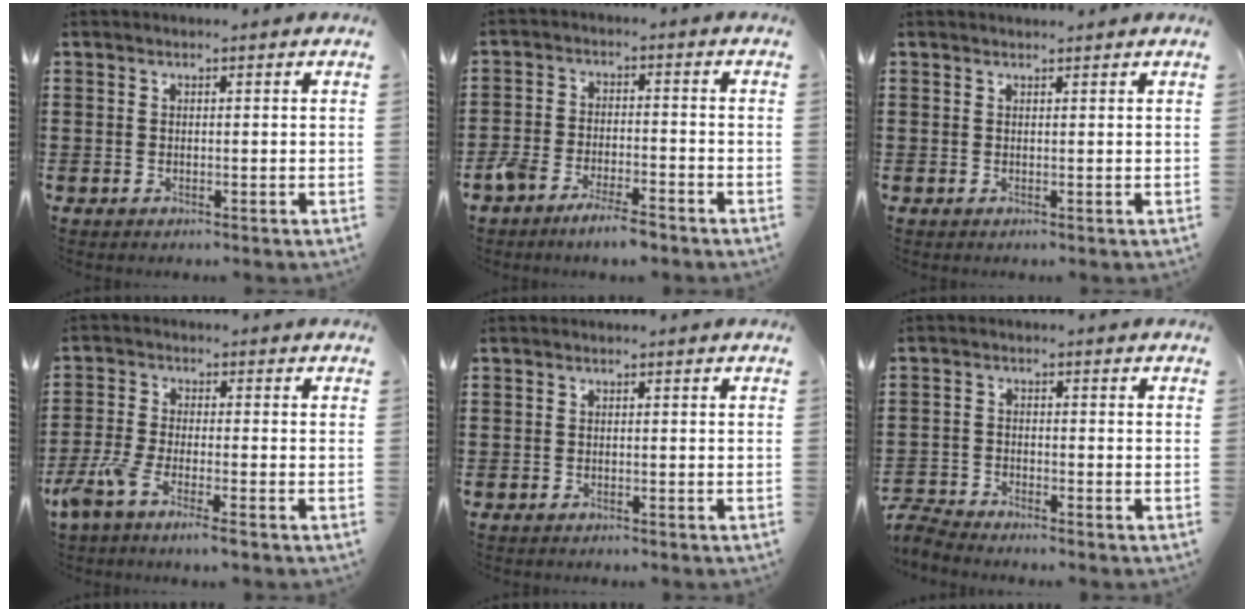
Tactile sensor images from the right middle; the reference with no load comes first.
{"total": 5.0, "force": [-4.4, 1.0, 2.2], "torque": [-0.056, -0.002, -0.089]}
{"total": 0.8, "force": [0.8, -0.1, 0.1], "torque": [-0.004, -0.002, 0.016]}
{"total": 4.8, "force": [-3.5, 0.4, 3.2], "torque": [-0.082, -0.013, -0.071]}
{"total": 0.6, "force": [-0.4, 0.4, -0.1], "torque": [0.002, 0.005, -0.011]}
{"total": 3.3, "force": [-3.2, 0.3, 0.3], "torque": [-0.023, -0.003, -0.074]}